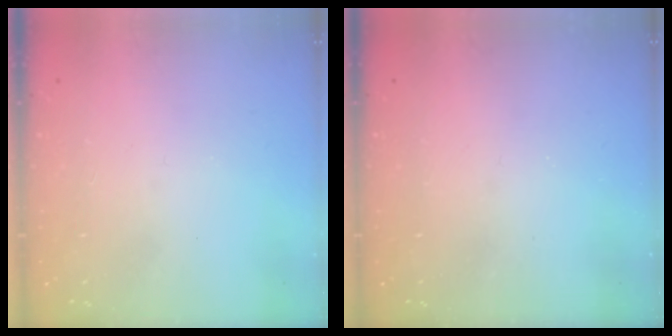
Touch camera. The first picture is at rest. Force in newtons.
{"total": 0.0}